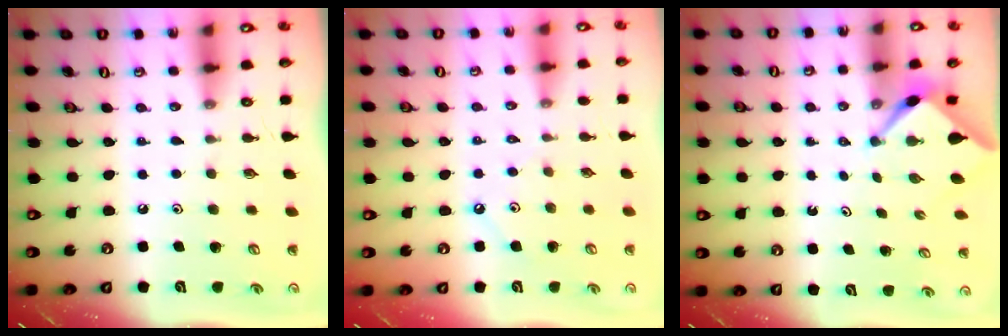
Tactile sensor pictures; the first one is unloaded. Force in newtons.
{"total": 2.4, "press": 2.4, "slide": 0.4}
{"total": 2.4, "press": 2.4, "slide": 0.3}